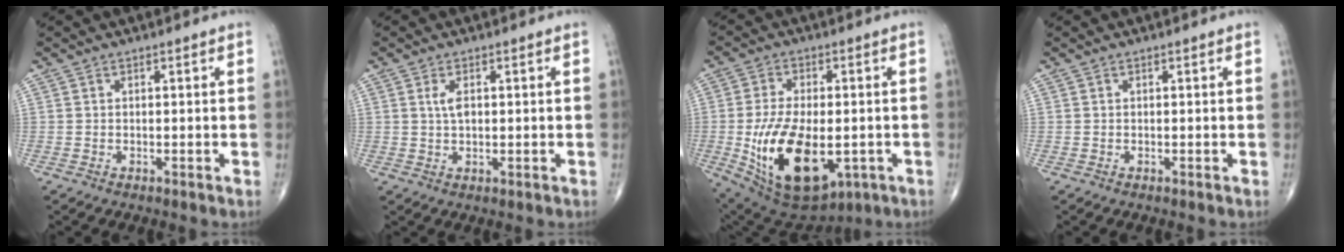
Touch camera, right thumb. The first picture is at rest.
{"total": 2.8, "force": [0.6, 1.4, 2.4], "torque": [-0.045, -0.004, 0.011]}
{"total": 20.1, "force": [-4.5, 10.8, 16.4], "torque": [-0.292, -0.009, -0.048]}
{"total": 0.0}